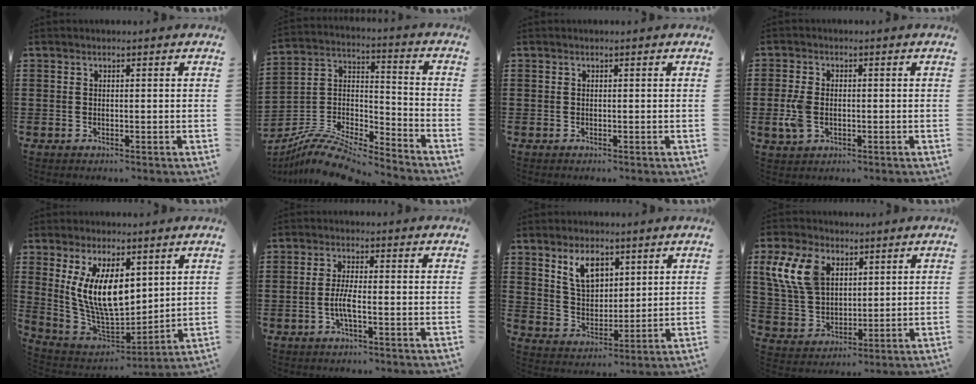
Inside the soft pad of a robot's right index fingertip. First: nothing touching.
{"total": 10.6, "force": [-9.3, 2.7, 4.2], "torque": [-0.090, 0.022, -0.186]}
{"total": 0.0}
{"total": 4.1, "force": [-0.7, 2.4, 3.2], "torque": [-0.089, -0.008, -0.019]}
{"total": 10.4, "force": [3.4, 4.8, 8.6], "torque": [-0.199, -0.017, 0.062]}
{"total": 3.6, "force": [-1.2, 0.5, 3.3], "torque": [-0.074, -0.006, -0.025]}
{"total": 7.0, "force": [3.8, 4.1, 4.3], "torque": [-0.085, 0.006, 0.067]}
{"total": 9.5, "force": [4.0, 6.2, 6.0], "torque": [-0.159, 0.013, 0.074]}